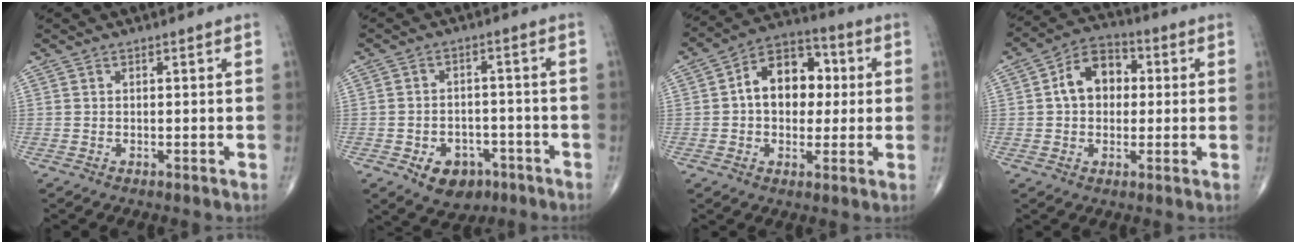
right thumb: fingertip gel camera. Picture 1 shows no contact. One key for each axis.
{"total": 8.2, "fx": -4.2, "fy": 5.9, "fz": 3.9, "tx": -0.037, "ty": 0.033, "tz": -0.053}
{"total": 13.2, "fx": 1.5, "fy": 9.3, "fz": 9.3, "tx": -0.100, "ty": 0.023, "tz": 0.013}
{"total": 9.7, "fx": 1.2, "fy": 7.1, "fz": 6.5, "tx": -0.083, "ty": 0.023, "tz": 0.010}